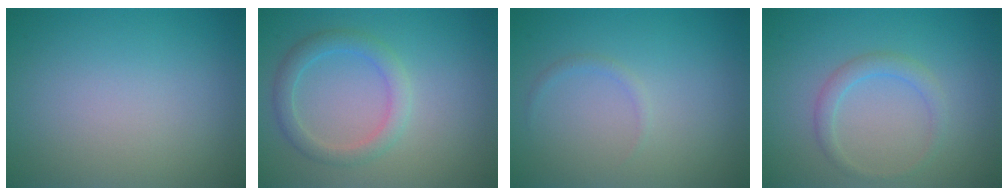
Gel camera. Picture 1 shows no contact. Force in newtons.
{"total": 2.7, "press": 2.7, "slide": 0.0}
{"total": 0.7, "press": 0.7, "slide": 0.1}
{"total": 1.8, "press": 1.8, "slide": 0.0}